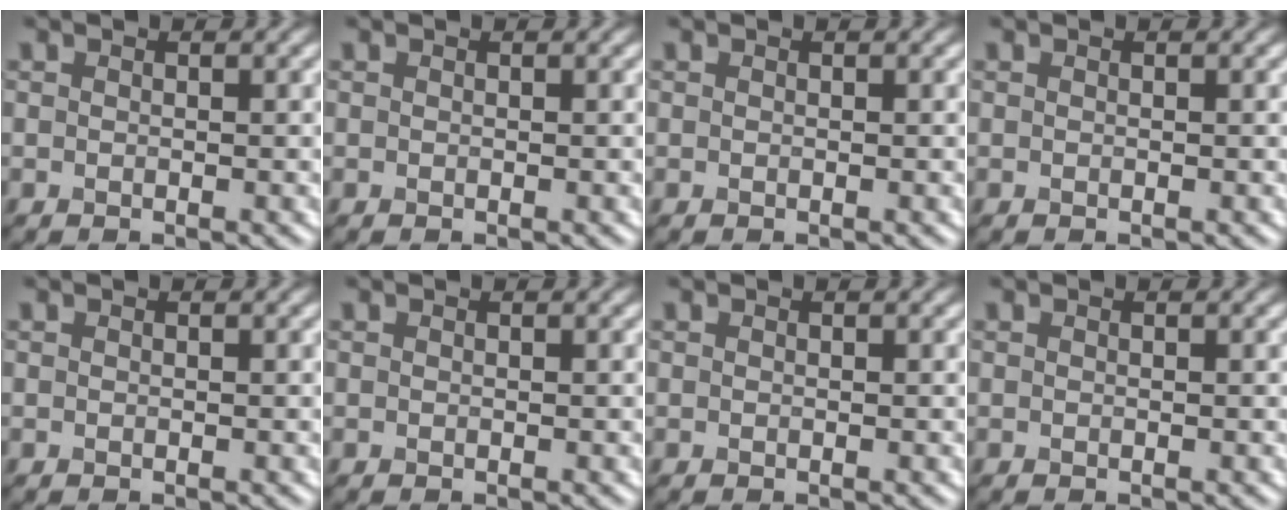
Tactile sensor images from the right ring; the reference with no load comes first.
{"total": 0.0}
{"total": 0.0}
{"total": 0.0}
{"total": 0.0}
{"total": 0.0}
{"total": 0.0}
{"total": 0.0}